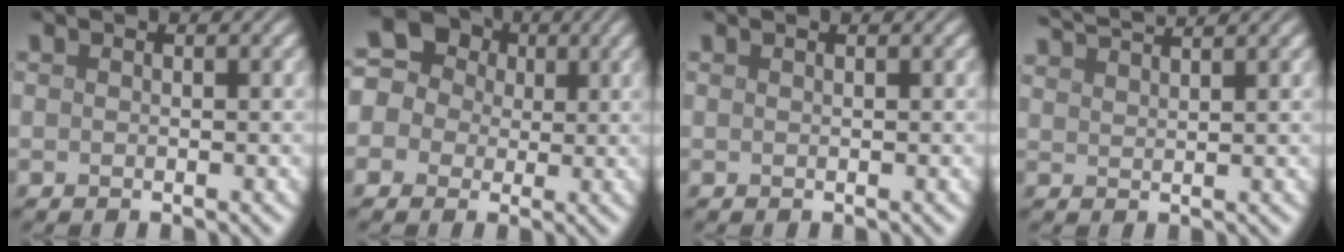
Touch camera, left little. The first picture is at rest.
{"total": 12.6, "force": [2.4, 11.4, 4.8], "torque": [-0.111, 0.048, 0.003]}
{"total": 0.6, "force": [0.4, 0.3, 0.4], "torque": [-0.001, 0.003, 0.002]}
{"total": 3.9, "force": [3.5, 0.5, 1.6], "torque": [-0.015, 0.018, 0.052]}